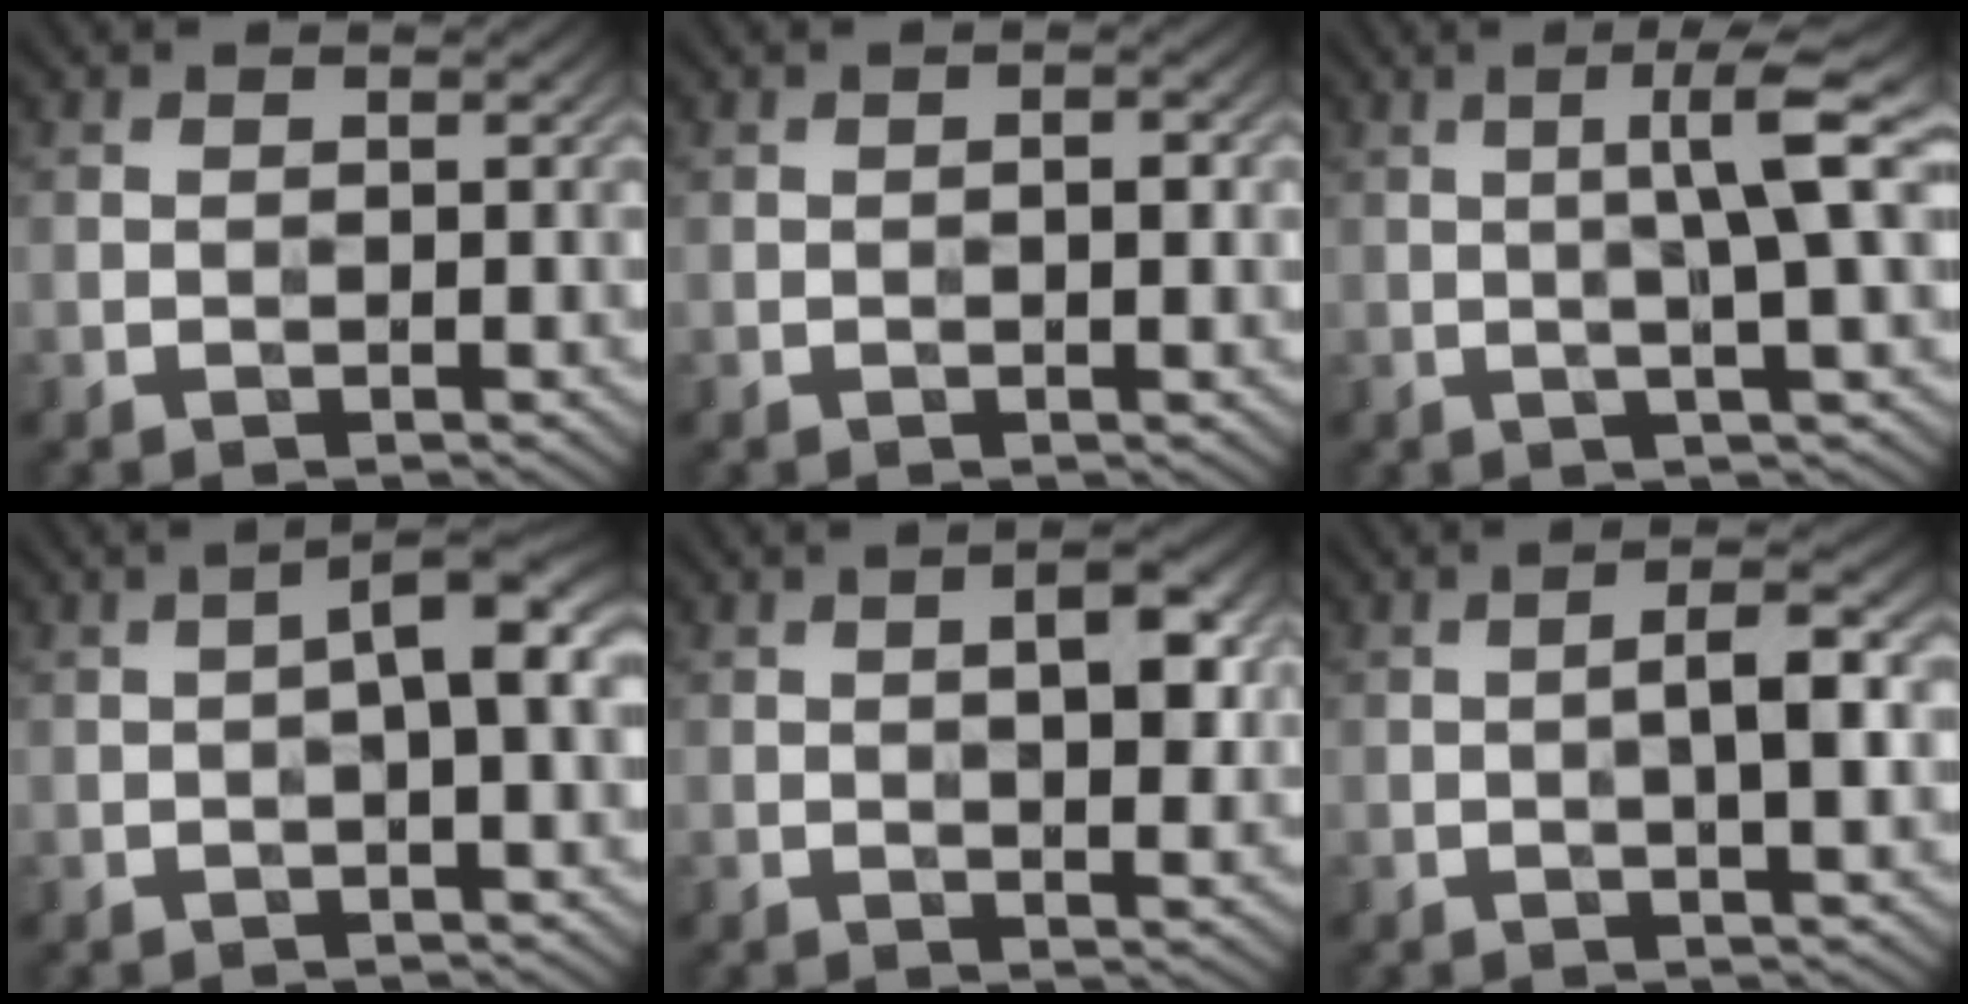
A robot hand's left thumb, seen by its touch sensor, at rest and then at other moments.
{"total": 1.6, "force": [0.0, 0.5, 1.5], "torque": [-0.019, 0.004, -0.003]}
{"total": 6.3, "force": [1.0, 0.2, 6.2], "torque": [-0.110, 0.019, 0.016]}
{"total": 4.8, "force": [0.3, 0.9, 4.7], "torque": [-0.078, 0.016, 0.000]}
{"total": 5.5, "force": [1.2, 2.0, 4.9], "torque": [-0.076, 0.005, 0.018]}
{"total": 4.6, "force": [-0.1, 0.9, 4.5], "torque": [-0.078, 0.012, -0.006]}